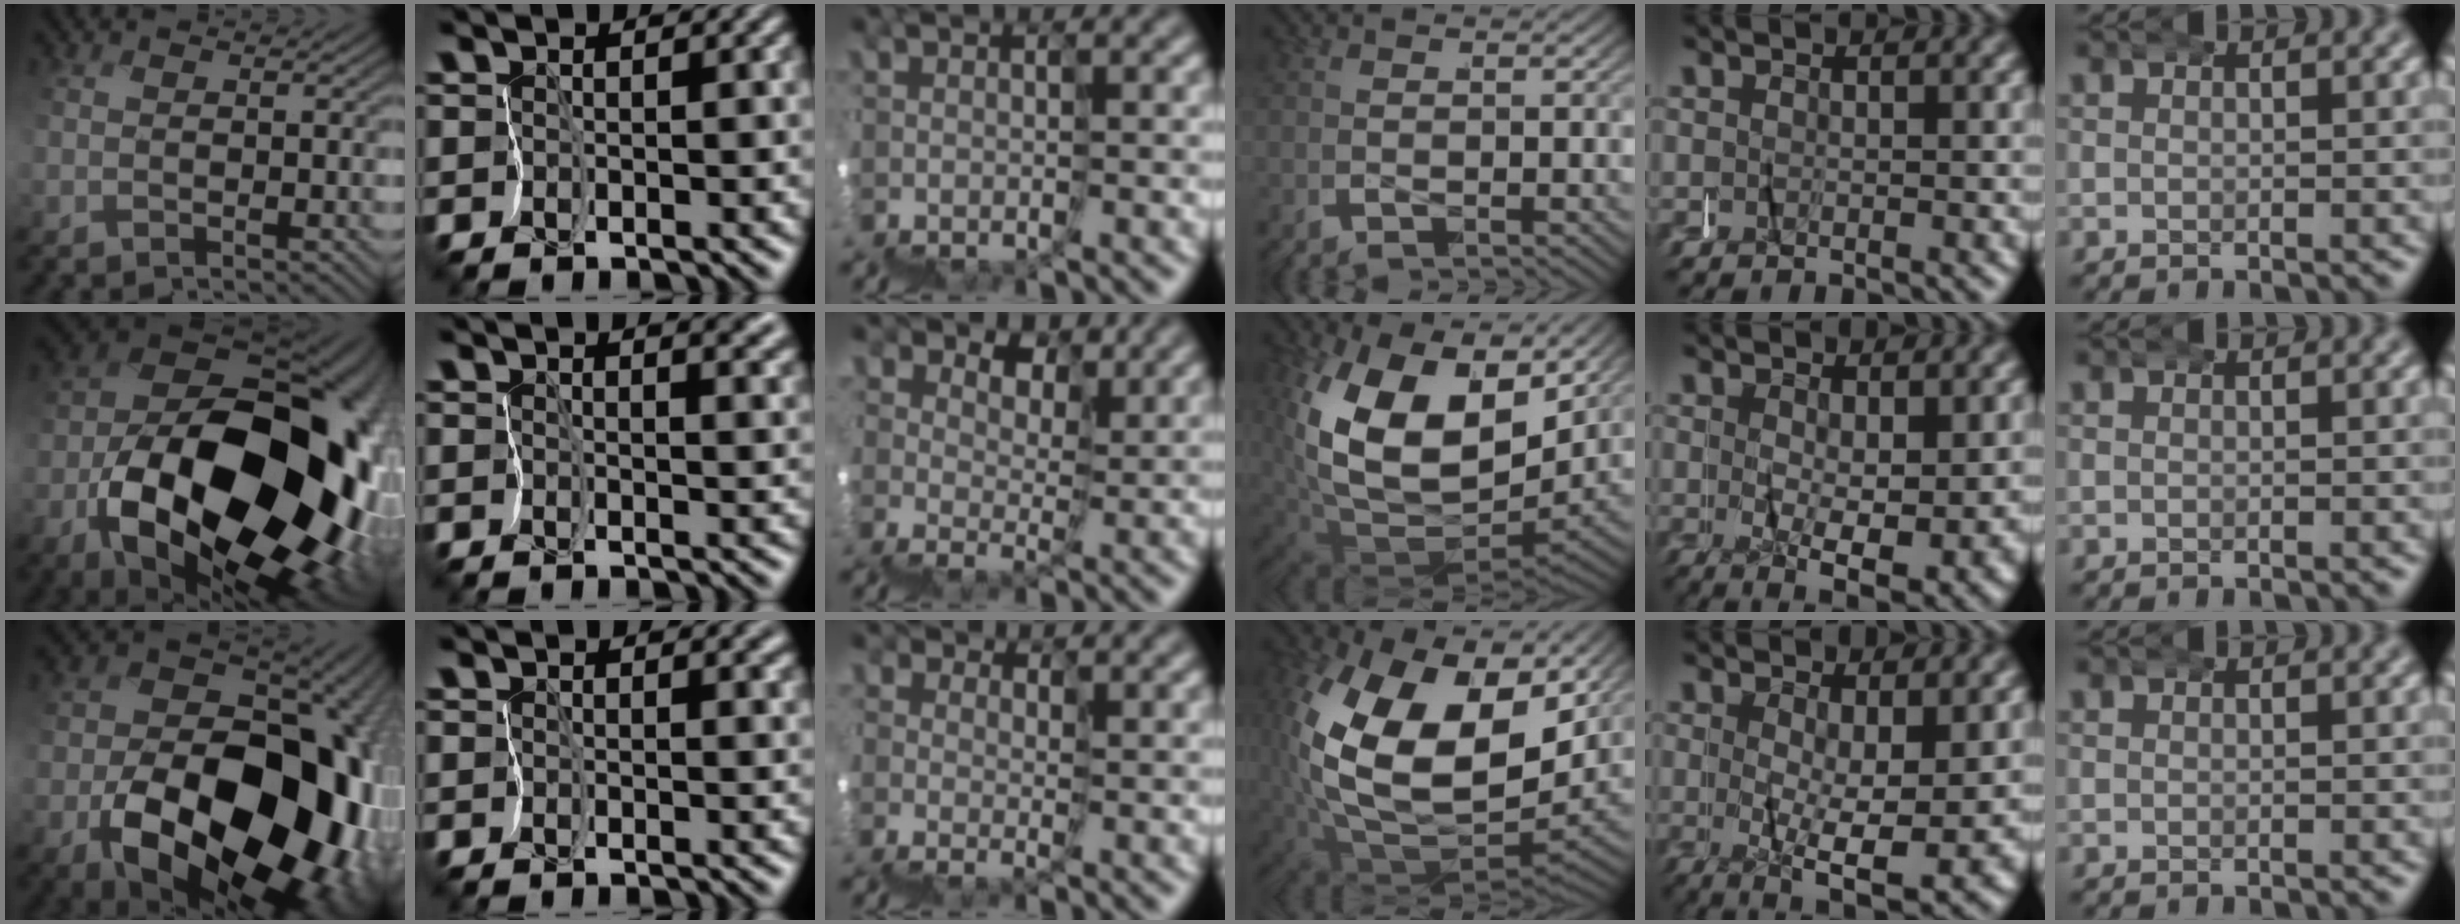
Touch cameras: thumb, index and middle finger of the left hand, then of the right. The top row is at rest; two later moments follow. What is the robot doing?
{"motion": "wrap", "object": "masking tape"}